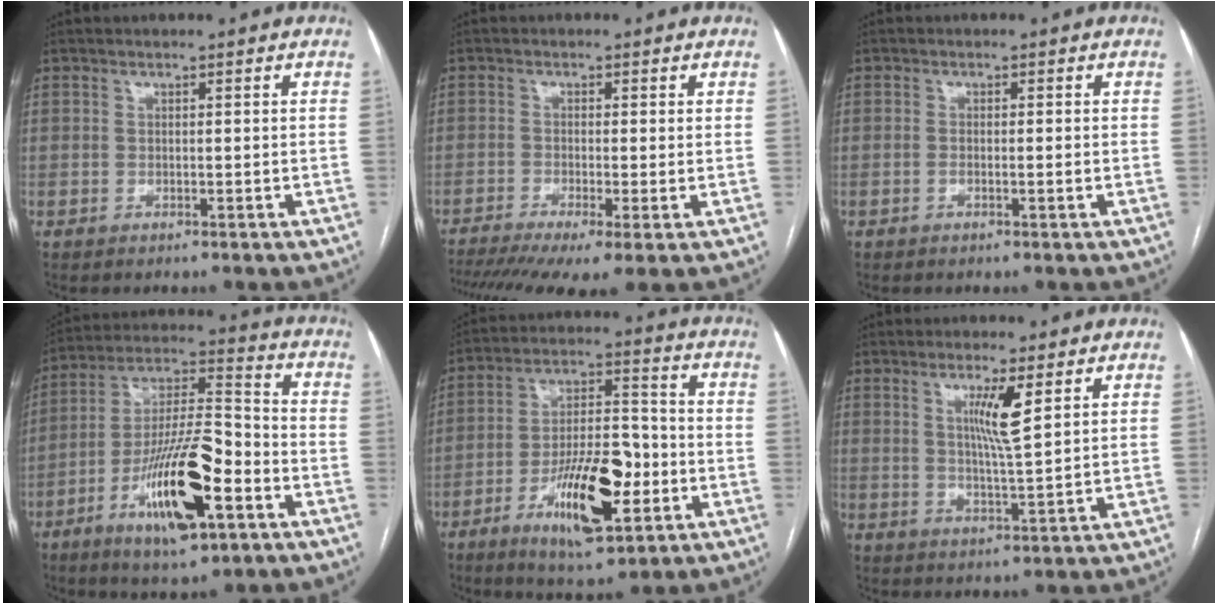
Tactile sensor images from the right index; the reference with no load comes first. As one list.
[{"total": 10.9, "force": [-6.7, 2.4, 8.2], "torque": [-0.154, -0.014, -0.109]}, {"total": 1.5, "force": [-0.4, 0.3, 1.4], "torque": [-0.026, 0.000, -0.004]}, {"total": 17.7, "force": [-7.3, 4.2, 15.6], "torque": [-0.293, -0.003, -0.119]}, {"total": 14.9, "force": [-5.5, 4.6, 13.0], "torque": [-0.229, 0.005, -0.085]}, {"total": 5.8, "force": [2.3, -0.2, 5.3], "torque": [-0.095, -0.010, 0.041]}]